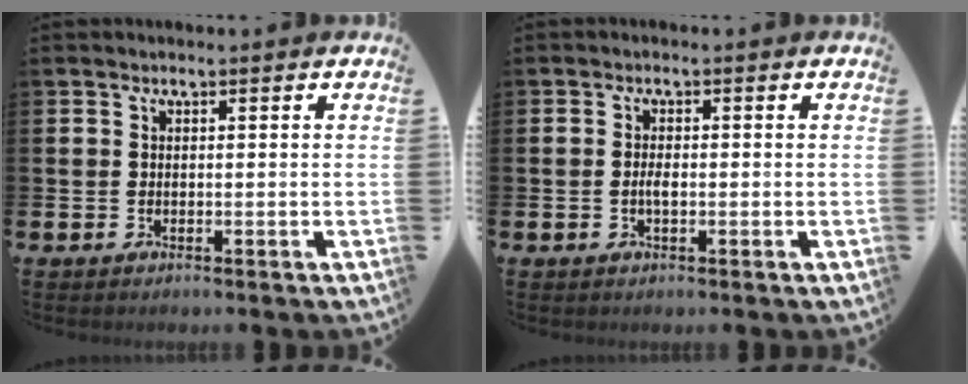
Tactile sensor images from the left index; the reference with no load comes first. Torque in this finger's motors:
{"motor_torque": [0.38, 0.28, 0.03, 0.05]}